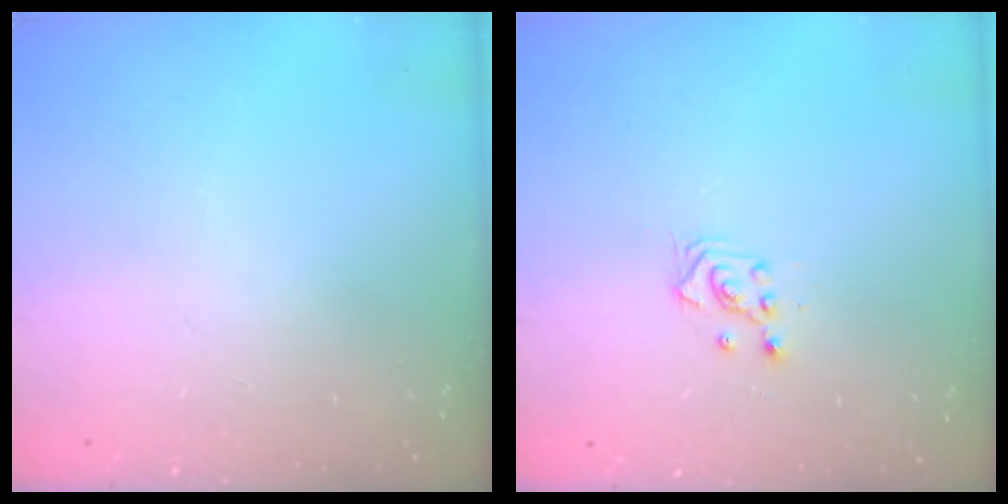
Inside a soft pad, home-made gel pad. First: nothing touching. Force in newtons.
{"total": 2.3, "press": 2.3, "slide": 0.3}